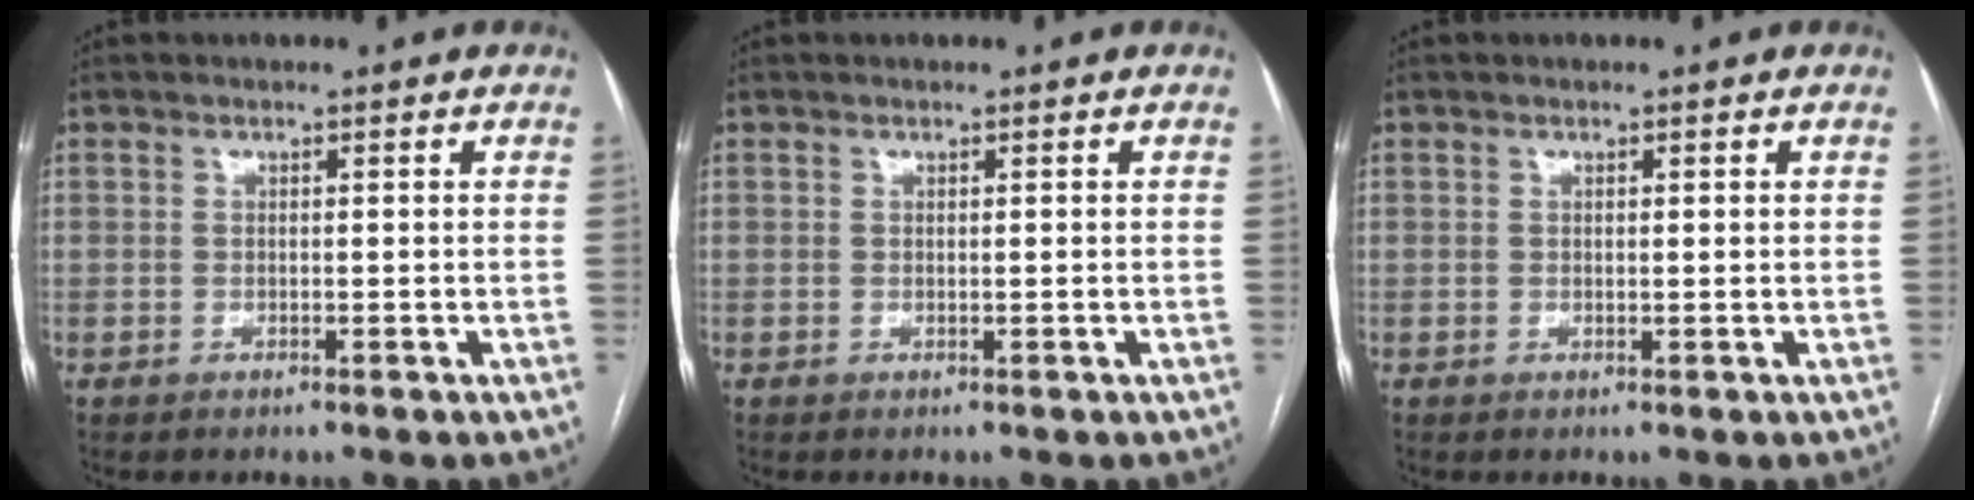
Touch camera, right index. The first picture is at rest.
{"total": 0.0}
{"total": 0.0}